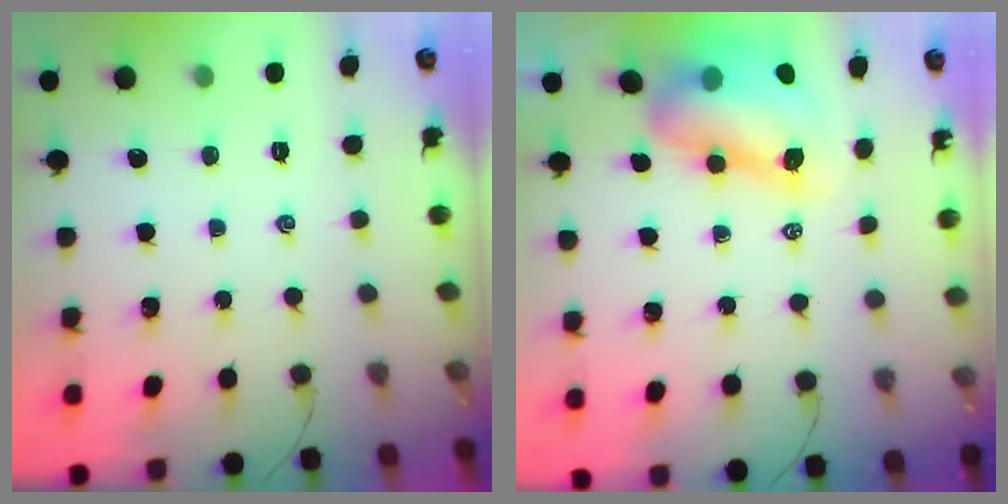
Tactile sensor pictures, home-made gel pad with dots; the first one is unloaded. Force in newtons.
{"total": 11.4, "press": 11.0, "slide": 3.1}